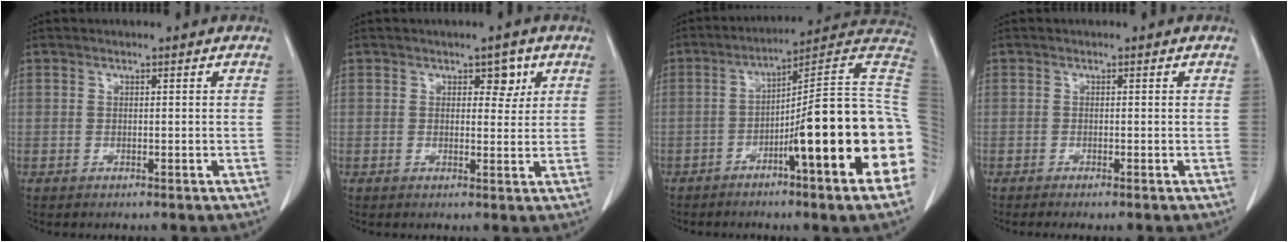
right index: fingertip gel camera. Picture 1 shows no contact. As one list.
[{"total": 2.9, "force": [1.4, 1.7, 1.9], "torque": [-0.017, 0.003, 0.017]}, {"total": 21.0, "force": [-5.5, -0.1, 20.3], "torque": [-0.196, 0.023, -0.081]}, {"total": 1.2, "force": [-1.0, -0.1, 0.8], "torque": [-0.013, -0.002, -0.016]}]